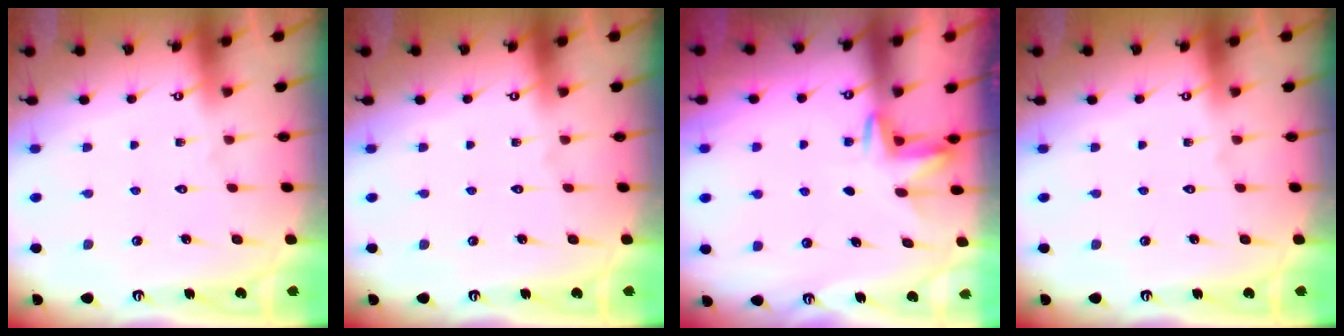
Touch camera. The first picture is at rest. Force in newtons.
{"total": 0.0}
{"total": 2.6, "press": 2.6, "slide": 0.4}
{"total": 0.0}